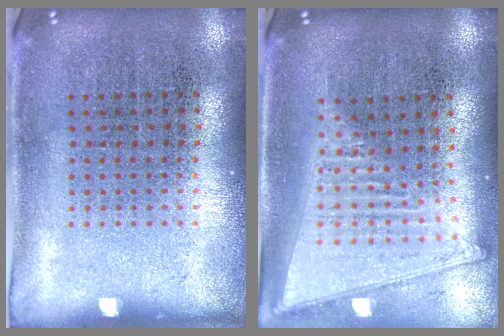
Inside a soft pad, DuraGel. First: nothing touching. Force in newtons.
{"total": 2.0, "press": 1.7, "slide": 1.0}